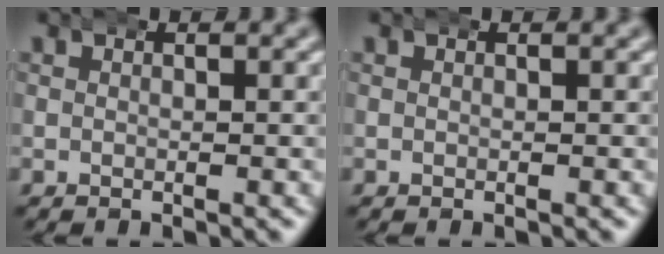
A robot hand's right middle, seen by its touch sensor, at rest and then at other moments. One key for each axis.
{"total": 0.0}